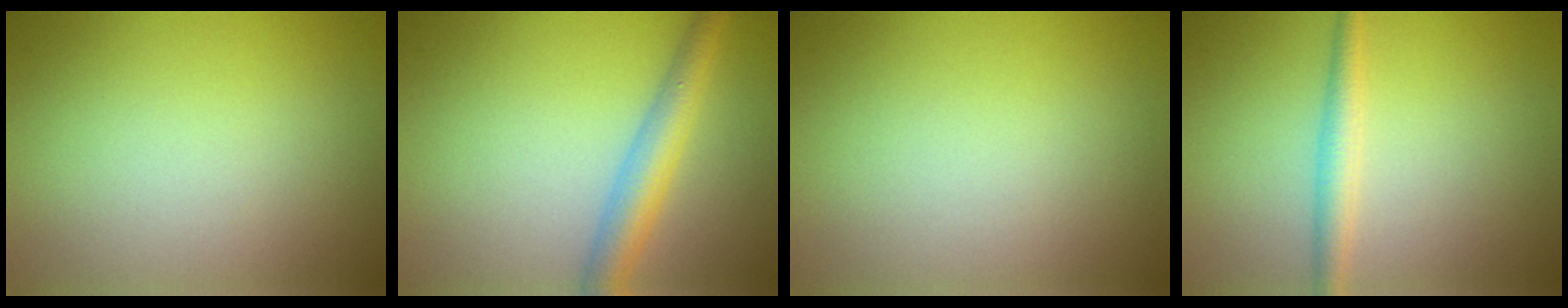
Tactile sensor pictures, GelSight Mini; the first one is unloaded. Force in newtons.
{"total": 4.0, "press": 4.0, "slide": 0.2}
{"total": 0.0}
{"total": 2.2, "press": 2.2, "slide": 0.0}